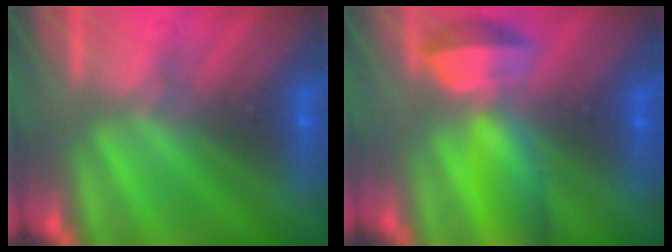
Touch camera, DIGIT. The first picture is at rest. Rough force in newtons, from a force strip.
{"total": 7.3}